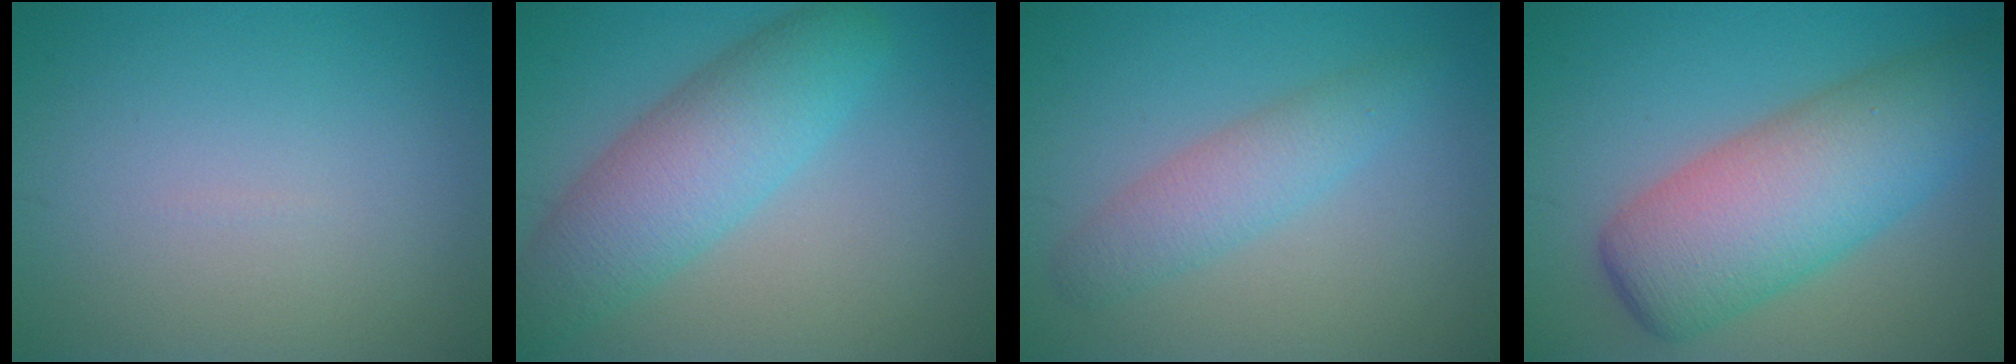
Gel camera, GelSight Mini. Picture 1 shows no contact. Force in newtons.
{"total": 6.7, "press": 6.7, "slide": 0.2}
{"total": 3.1, "press": 3.1, "slide": 0.1}
{"total": 9.4, "press": 9.4, "slide": 0.3}